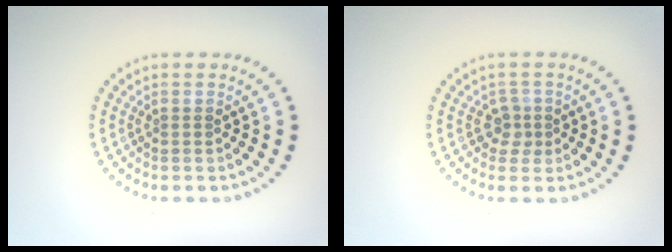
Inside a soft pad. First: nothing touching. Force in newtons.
{"total": 1.8, "press": 1.3, "slide": 1.2}